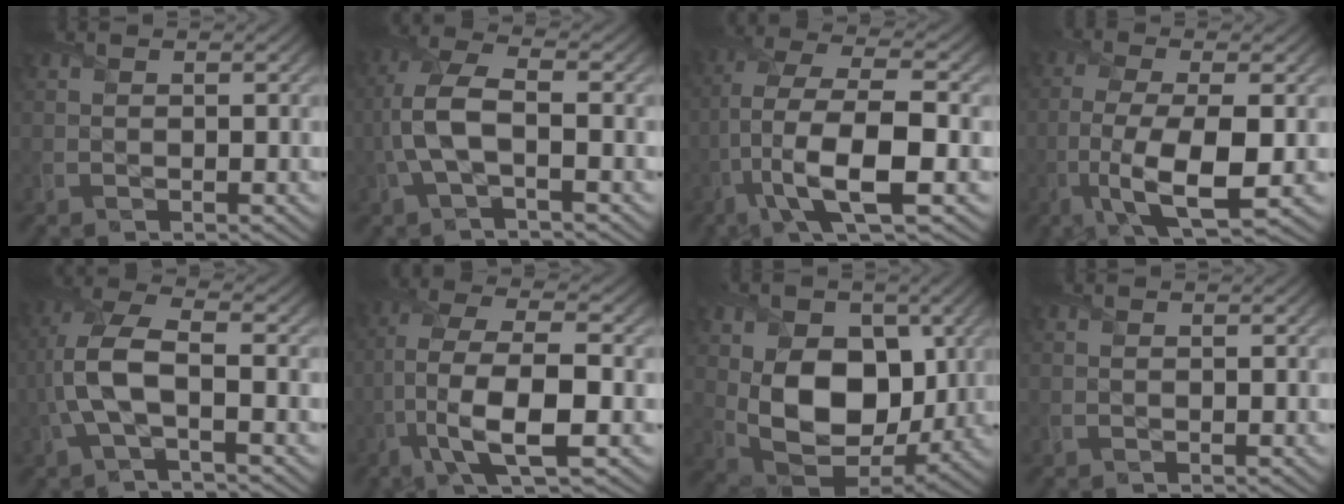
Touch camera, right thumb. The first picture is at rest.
{"total": 6.9, "force": [-1.4, 2.8, 6.1], "torque": [-0.153, 0.009, -0.032]}
{"total": 12.1, "force": [-3.9, 4.2, 10.7], "torque": [-0.219, 0.000, -0.080]}
{"total": 9.7, "force": [-2.6, 3.1, 8.8], "torque": [-0.176, -0.005, -0.048]}
{"total": 8.1, "force": [-1.5, 3.2, 7.3], "torque": [-0.180, 0.014, -0.038]}
{"total": 11.0, "force": [-3.5, 3.7, 9.8], "torque": [-0.201, 0.000, -0.075]}
{"total": 13.6, "force": [1.4, 9.5, 9.6], "torque": [-0.186, -0.014, 0.025]}
{"total": 0.0}